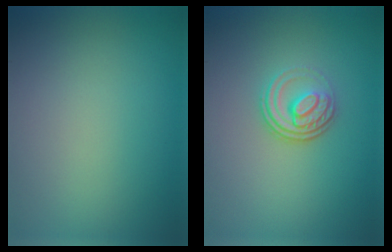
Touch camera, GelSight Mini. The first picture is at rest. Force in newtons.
{"total": 3.3, "press": 2.4, "slide": 2.2}